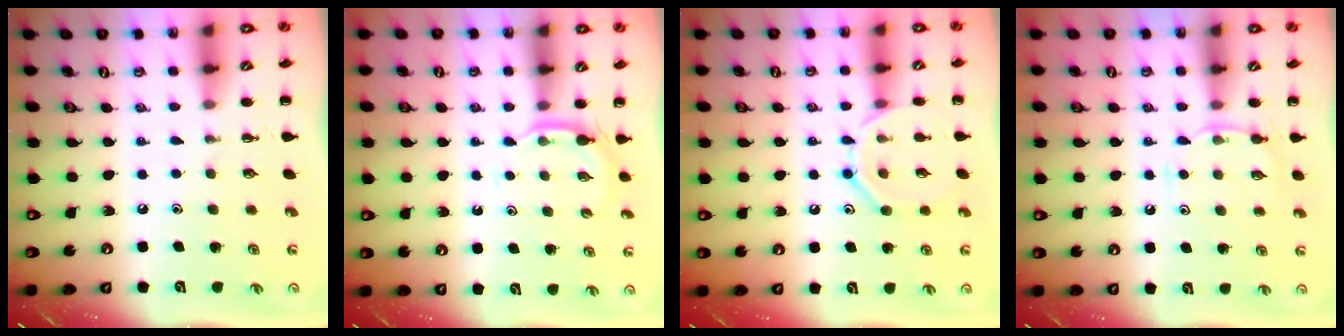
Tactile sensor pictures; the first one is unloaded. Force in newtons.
{"total": 3.1, "press": 2.9, "slide": 1.1}
{"total": 10.4, "press": 10.4, "slide": 0.6}
{"total": 7.0, "press": 6.7, "slide": 1.8}